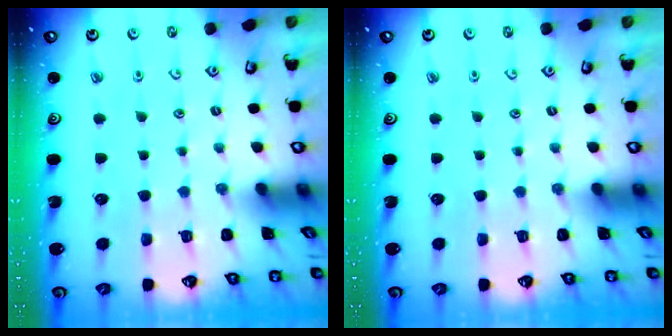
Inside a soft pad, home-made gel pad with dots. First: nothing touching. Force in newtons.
{"total": 0.0}